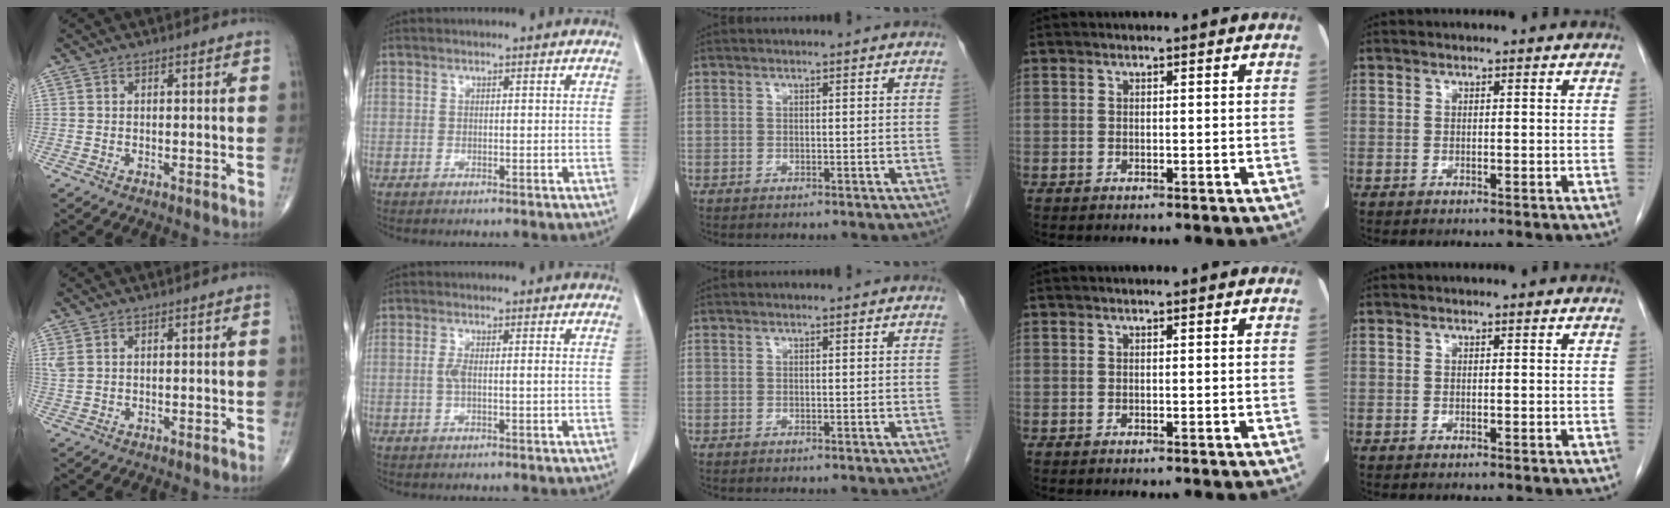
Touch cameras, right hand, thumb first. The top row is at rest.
{"thumb": {"total": 1.7, "force": [0.8, 0.8, 1.2], "torque": [-0.035, 0.008, 0.027]}, "index": {"total": 2.2, "force": [-0.2, 0.3, 2.2], "torque": [-0.047, 0.001, -0.004]}}